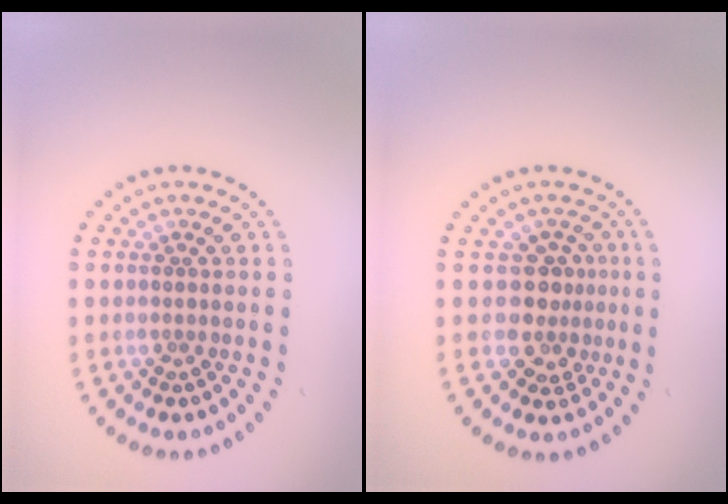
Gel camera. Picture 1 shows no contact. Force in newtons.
{"total": 2.7, "press": 2.3, "slide": 1.5}